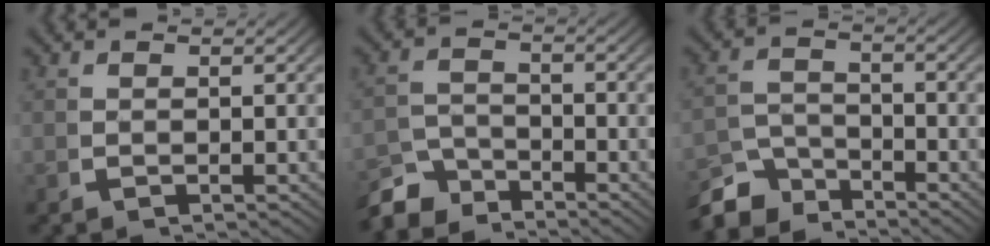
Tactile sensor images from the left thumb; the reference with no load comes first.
{"total": 4.4, "force": [-4.0, 1.5, 0.9], "torque": [0.001, -0.012, -0.073]}
{"total": 4.9, "force": [-4.2, 2.0, 1.5], "torque": [-0.006, -0.014, -0.075]}